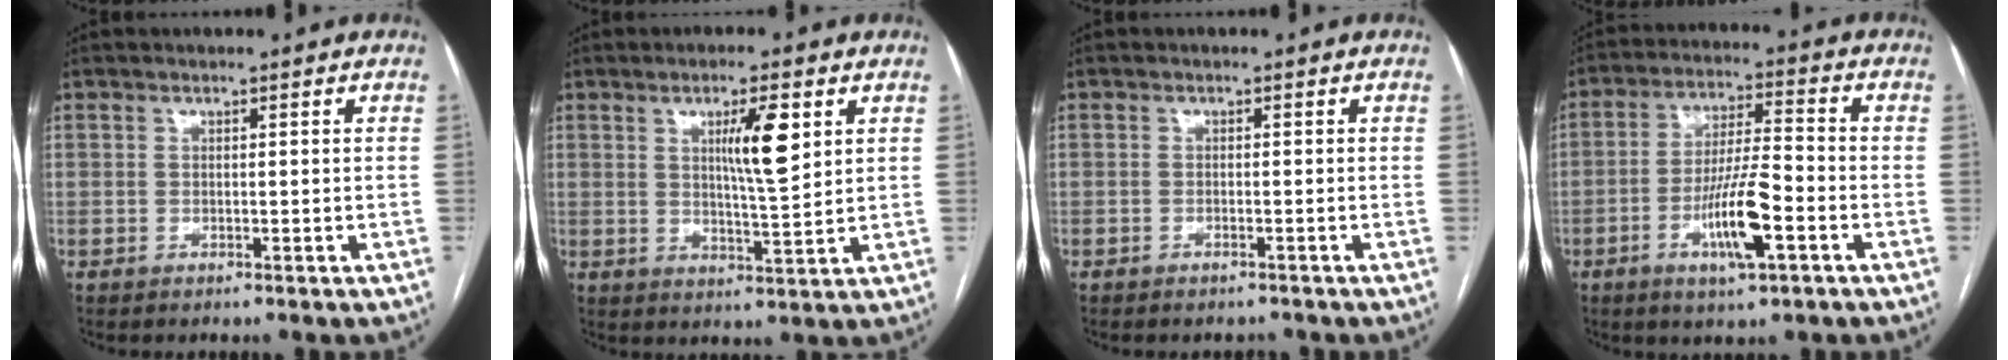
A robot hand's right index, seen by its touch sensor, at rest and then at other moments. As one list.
[{"total": 7.2, "force": [2.6, 0.6, 6.6], "torque": [-0.113, -0.002, 0.045]}, {"total": 1.0, "force": [-0.9, 0.3, 0.1], "torque": [-0.010, -0.001, -0.009]}, {"total": 10.5, "force": [-4.0, 1.5, 9.6], "torque": [-0.176, -0.003, -0.070]}]